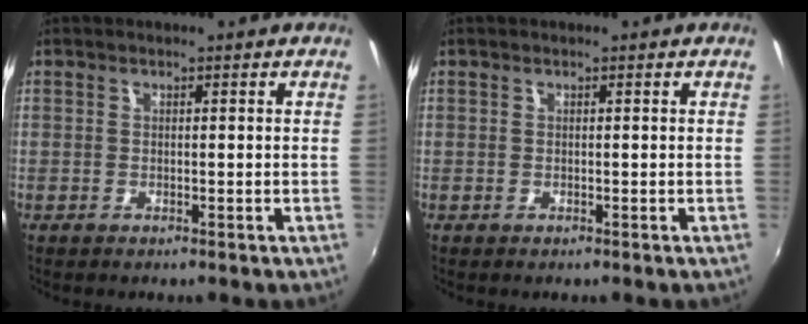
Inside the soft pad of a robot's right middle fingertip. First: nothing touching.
{"total": 0.0}